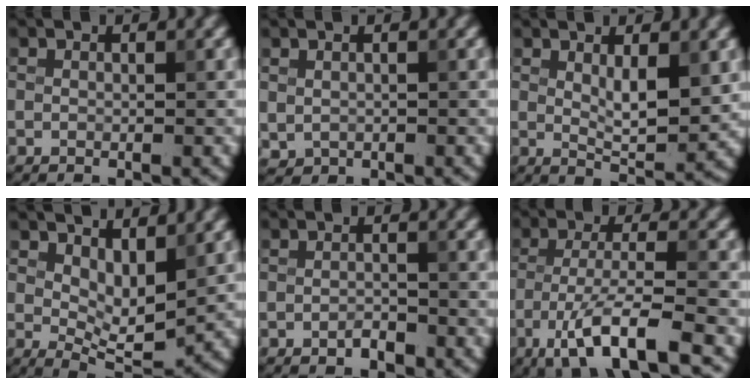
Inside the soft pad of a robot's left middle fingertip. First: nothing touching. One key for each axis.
{"total": 0.8, "fx": 0.2, "fy": 0.7, "fz": 0.3, "tx": -0.006, "ty": -0.005, "tz": 0.009}
{"total": 3.8, "fx": 1.2, "fy": 1.1, "fz": 3.4, "tx": -0.061, "ty": -0.008, "tz": 0.026}
{"total": 4.3, "fx": 1.8, "fy": 2.0, "fz": 3.4, "tx": -0.055, "ty": -0.012, "tz": 0.035}
{"total": 1.3, "fx": -0.9, "fy": 0.5, "fz": 0.8, "tx": -0.015, "ty": 0.002, "tz": -0.017}
{"total": 7.5, "fx": -4.4, "fy": 1.5, "fz": 5.9, "tx": -0.105, "ty": -0.002, "tz": -0.082}